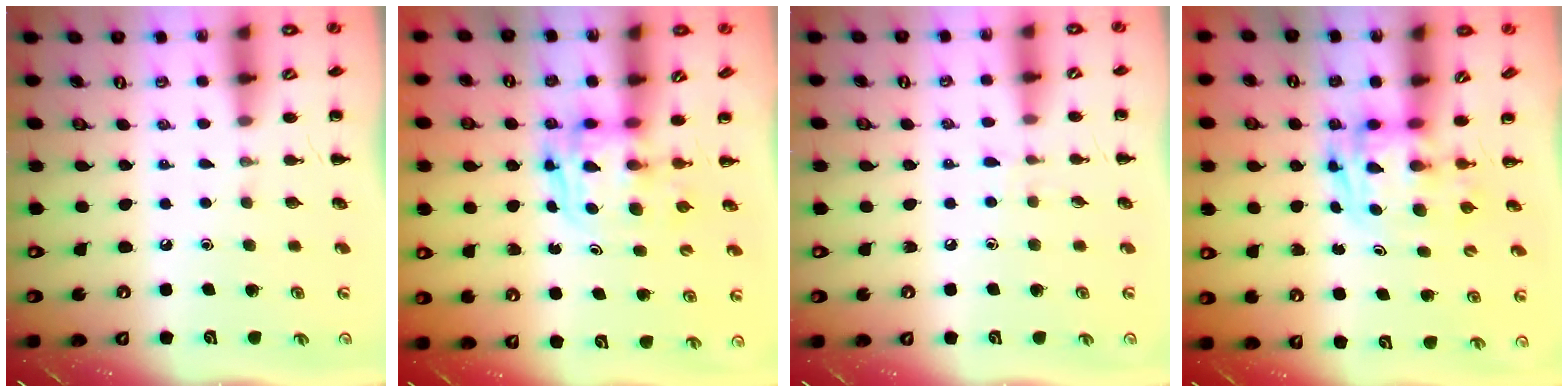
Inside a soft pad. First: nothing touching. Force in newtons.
{"total": 2.8, "press": 2.8, "slide": 0.2}
{"total": 4.2, "press": 3.7, "slide": 1.8}
{"total": 2.8, "press": 2.8, "slide": 0.5}